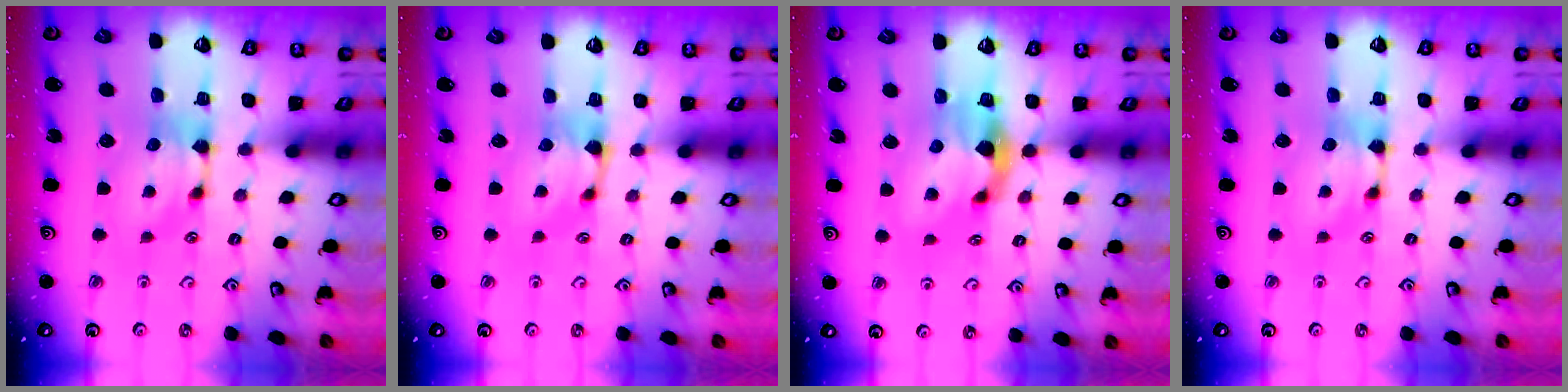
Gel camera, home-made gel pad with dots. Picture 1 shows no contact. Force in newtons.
{"total": 1.0, "press": 0.3, "slide": 0.9}
{"total": 2.9, "press": 2.6, "slide": 1.3}
{"total": 0.0}